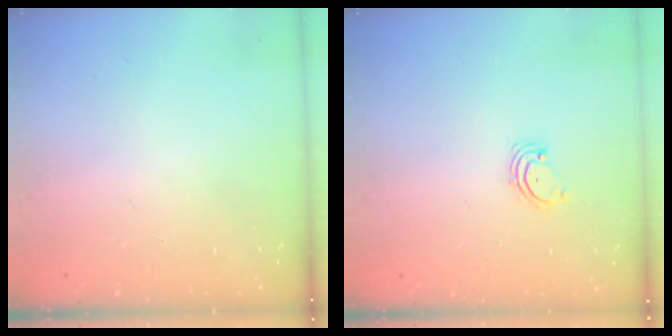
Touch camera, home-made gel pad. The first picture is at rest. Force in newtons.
{"total": 2.1, "press": 2.1, "slide": 0.3}